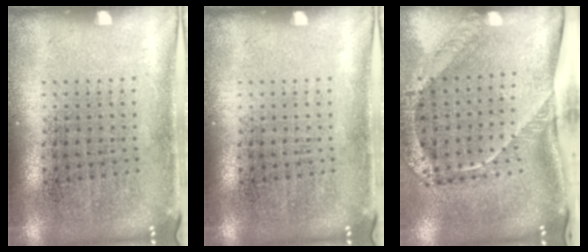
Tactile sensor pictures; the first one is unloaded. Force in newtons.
{"total": 0.0}
{"total": 2.7, "press": 1.8, "slide": 1.9}